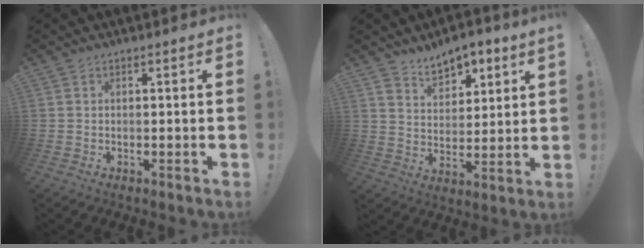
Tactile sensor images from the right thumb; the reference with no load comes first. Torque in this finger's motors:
{"motor_torque": [-0.67, 0.85, -0.03, 0.35, 0.02]}